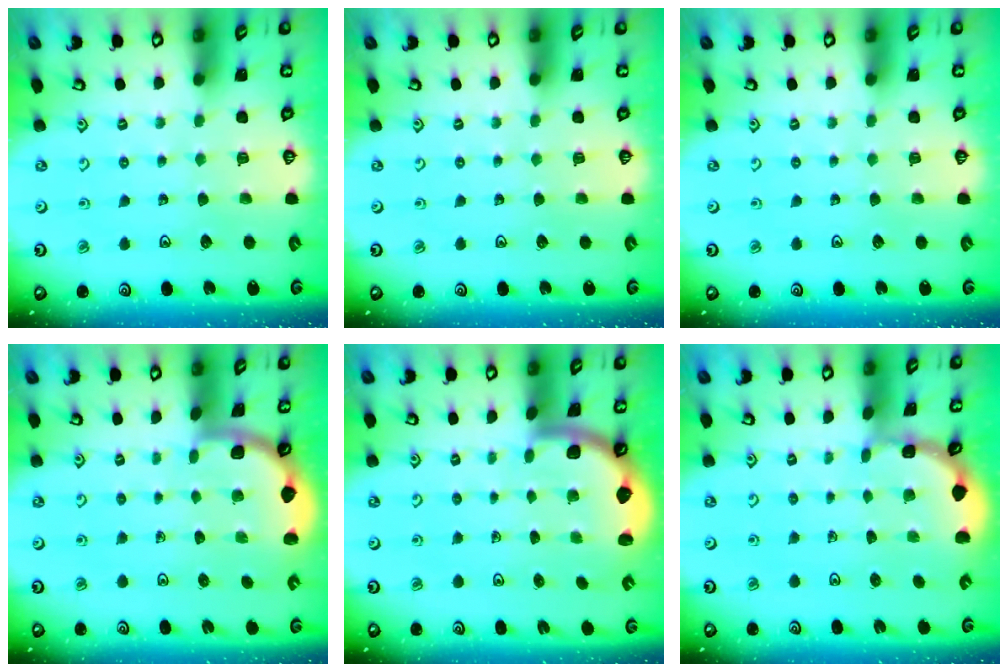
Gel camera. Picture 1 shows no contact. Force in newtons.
{"total": 0.0}
{"total": 0.0}
{"total": 1.8, "press": 1.8, "slide": 0.0}
{"total": 2.0, "press": 2.0, "slide": 0.3}
{"total": 1.5, "press": 1.5, "slide": 0.1}